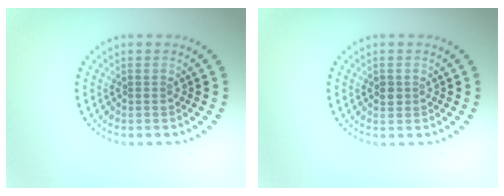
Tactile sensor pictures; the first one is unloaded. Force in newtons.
{"total": 1.1, "press": 1.1, "slide": 0.3}